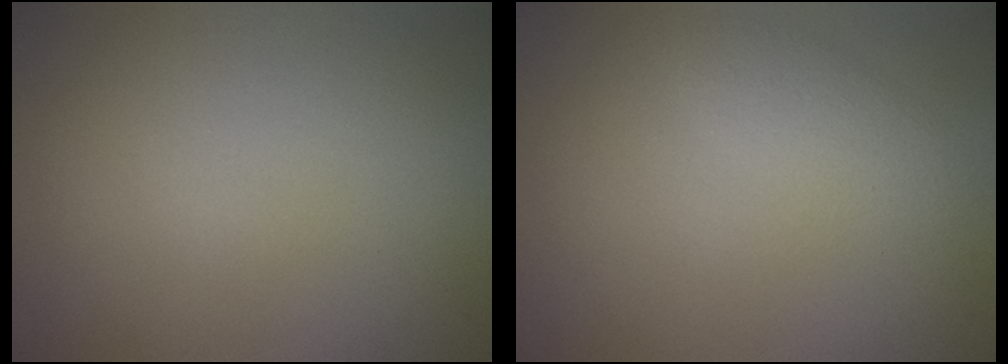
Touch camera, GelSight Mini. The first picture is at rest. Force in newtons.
{"total": 1.6, "press": 1.6, "slide": 0.1}